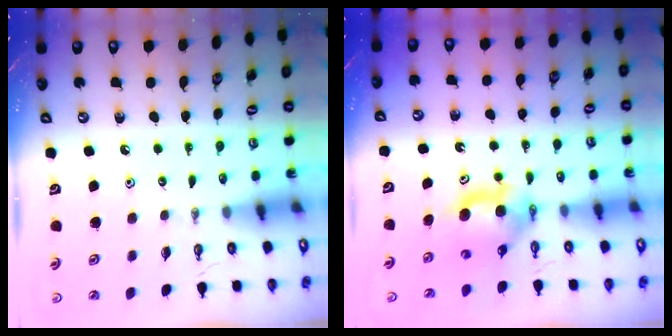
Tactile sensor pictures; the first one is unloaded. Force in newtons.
{"total": 6.2, "press": 5.6, "slide": 2.7}